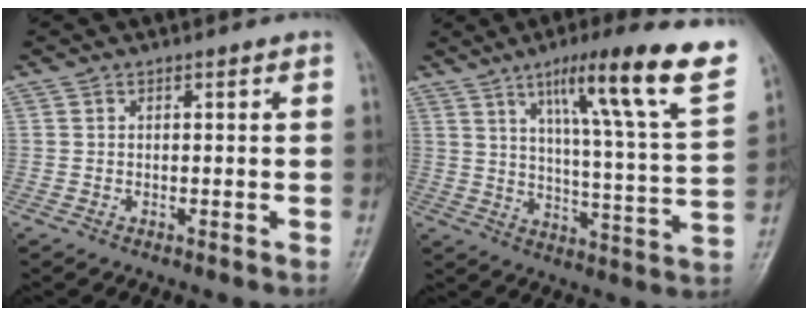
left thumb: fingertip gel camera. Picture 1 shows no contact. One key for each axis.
{"total": 22.0, "fx": 11.9, "fy": 2.3, "fz": 18.3, "tx": -0.243, "ty": -0.036, "tz": 0.175}